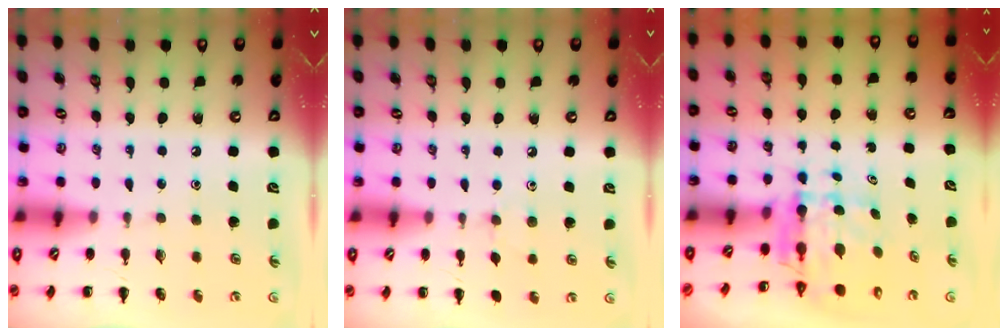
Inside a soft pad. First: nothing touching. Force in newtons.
{"total": 5.6, "press": 5.3, "slide": 1.7}
{"total": 6.1, "press": 5.8, "slide": 1.8}